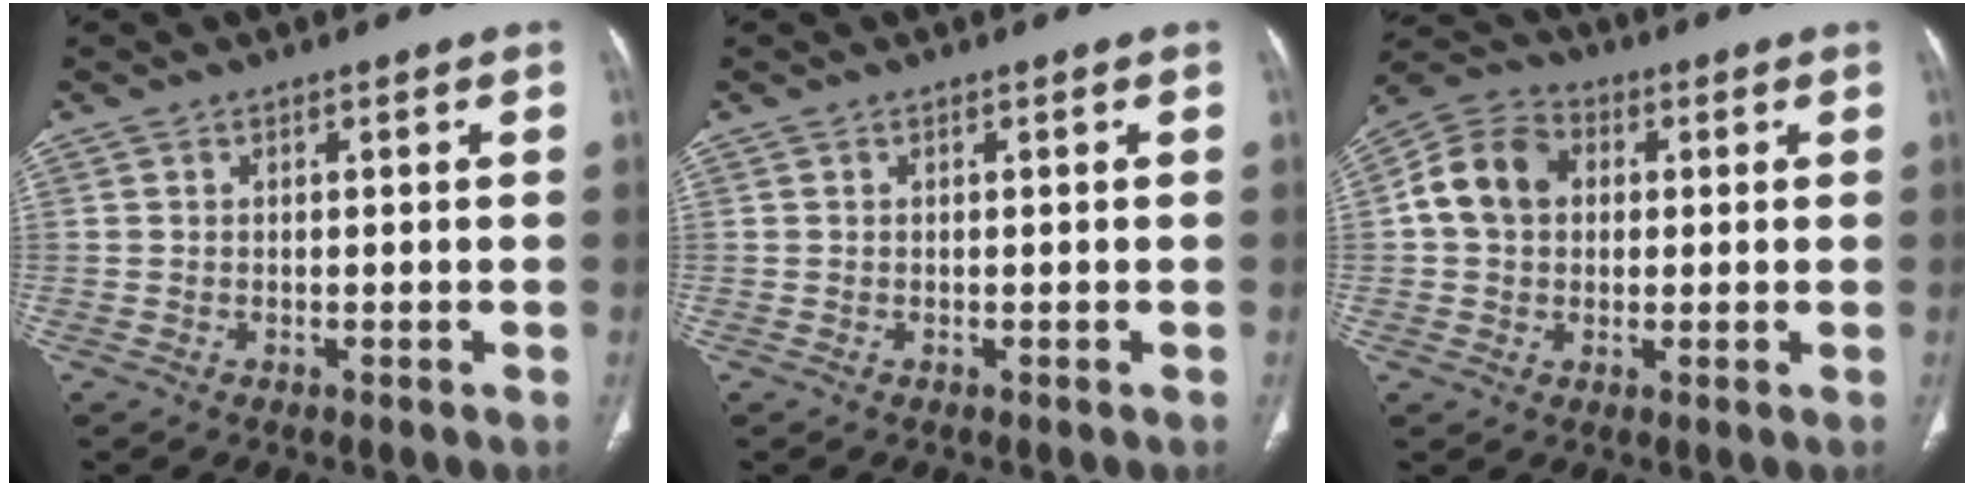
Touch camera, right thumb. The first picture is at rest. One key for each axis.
{"total": 0.0}
{"total": 10.1, "fx": 1.4, "fy": 8.0, "fz": 6.0, "tx": -0.099, "ty": 0.023, "tz": 0.016}